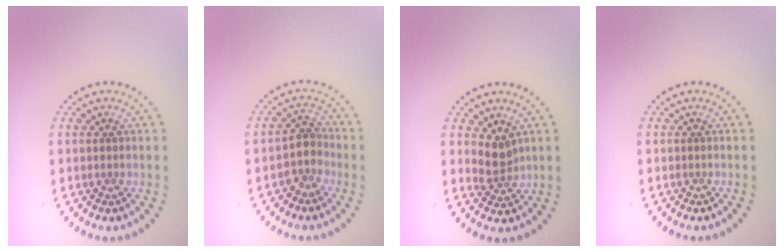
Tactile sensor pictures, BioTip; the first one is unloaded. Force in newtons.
{"total": 2.3, "press": 1.8, "slide": 1.4}
{"total": 2.1, "press": 1.8, "slide": 1.2}
{"total": 0.0}